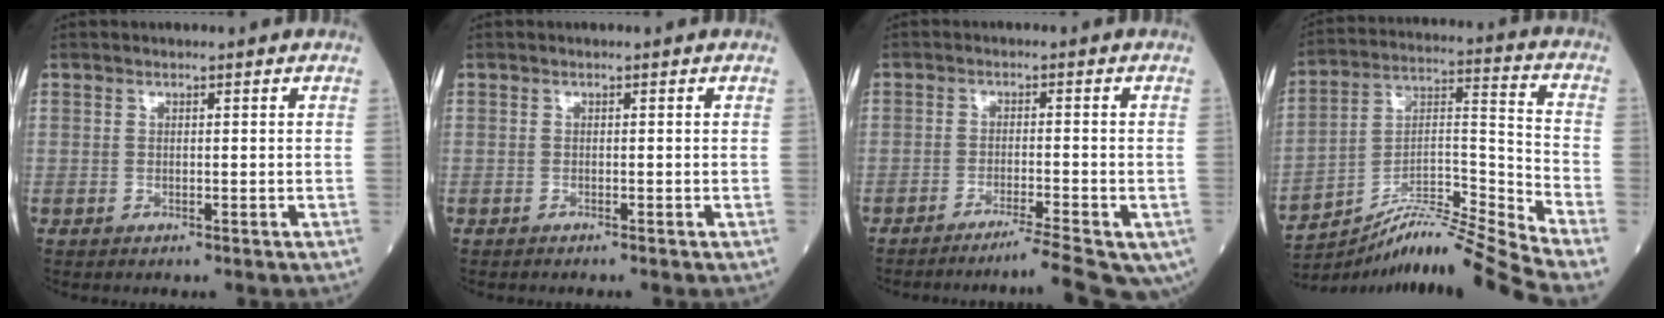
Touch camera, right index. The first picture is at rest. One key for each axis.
{"total": 0.0}
{"total": 9.5, "fx": -6.7, "fy": 0.8, "fz": 6.7, "tx": -0.078, "ty": -0.006, "tz": -0.101}
{"total": 14.4, "fx": -12.8, "fy": -3.2, "fz": 5.8, "tx": -0.093, "ty": 0.032, "tz": -0.222}